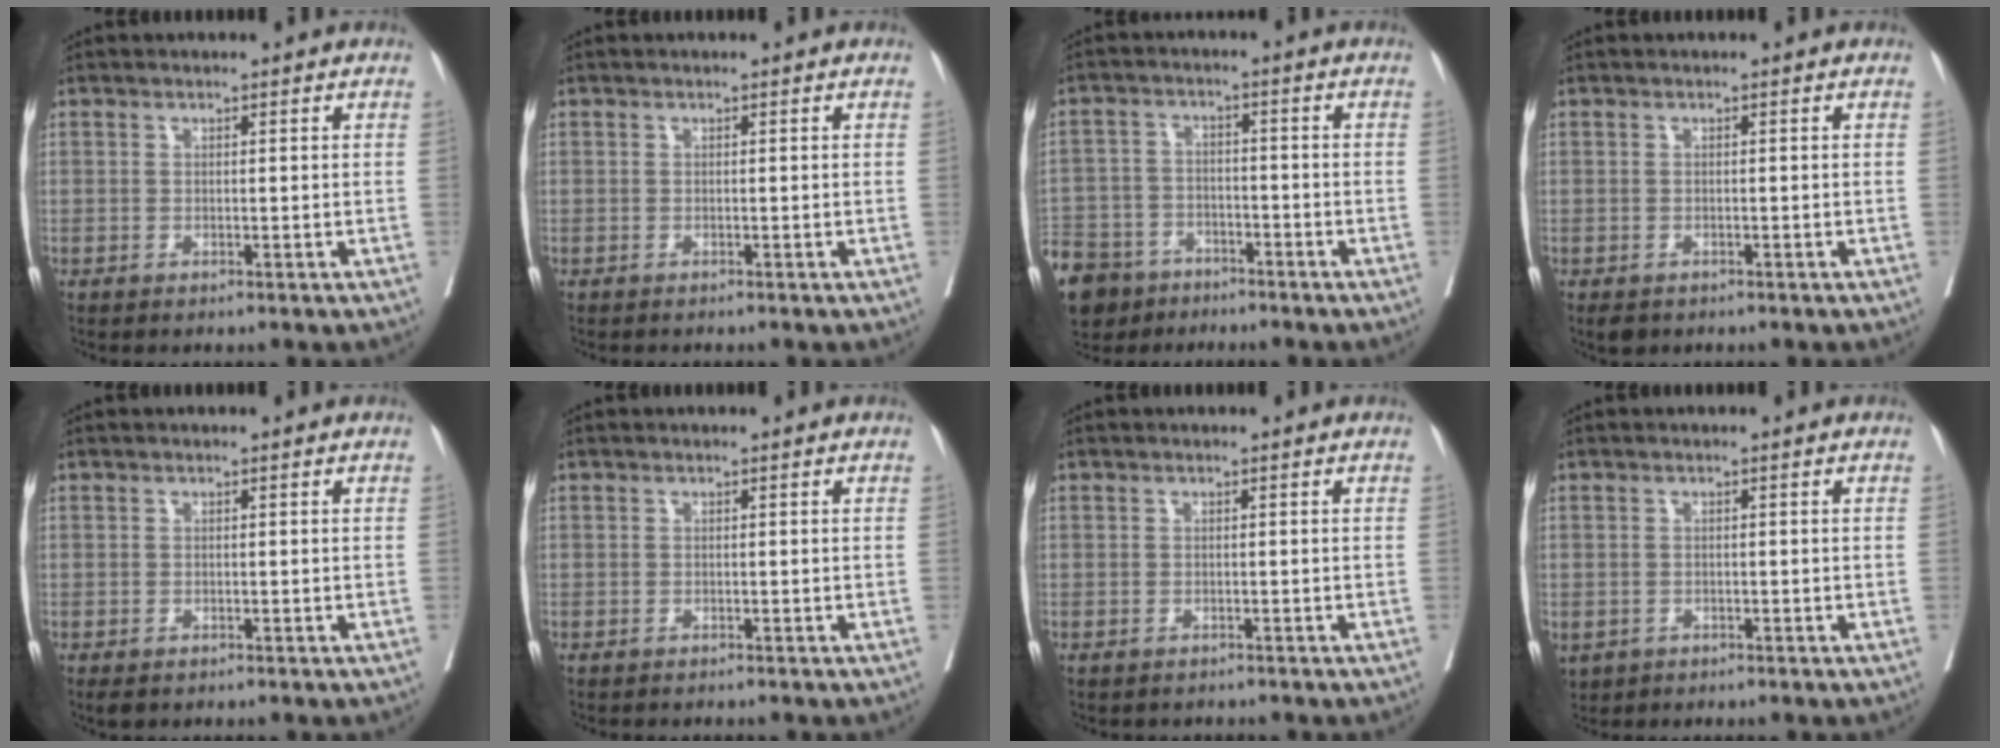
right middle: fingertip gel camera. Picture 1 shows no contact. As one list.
[{"total": 0.6, "force": [-0.6, 0.1, 0.1], "torque": [-0.006, -0.003, -0.011]}, {"total": 16.3, "force": [-11.2, 10.4, 5.7], "torque": [-0.181, -0.010, -0.180]}, {"total": 2.0, "force": [-1.4, 1.2, 0.7], "torque": [-0.012, -0.003, -0.018]}, {"total": 1.5, "force": [-1.0, 0.8, 0.7], "torque": [-0.011, -0.003, -0.012]}, {"total": 1.1, "force": [-1.0, 0.2, 0.3], "torque": [-0.012, -0.004, -0.014]}, {"total": 1.4, "force": [-1.2, 0.6, 0.1], "torque": [-0.013, -0.003, -0.017]}, {"total": 3.4, "force": [-1.6, 2.7, 1.2], "torque": [-0.031, -0.003, -0.019]}]